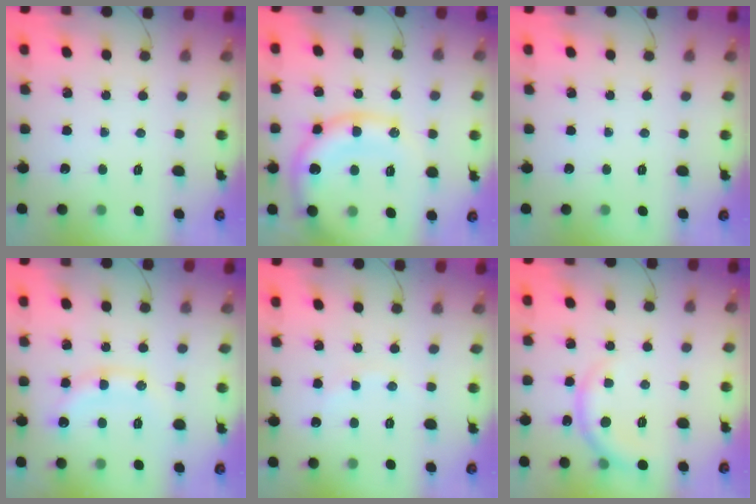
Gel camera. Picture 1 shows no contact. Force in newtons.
{"total": 17.4, "press": 17.3, "slide": 1.5}
{"total": 0.0}
{"total": 13.5, "press": 13.5, "slide": 1.0}
{"total": 4.1, "press": 3.9, "slide": 1.1}
{"total": 6.4, "press": 6.4, "slide": 0.7}